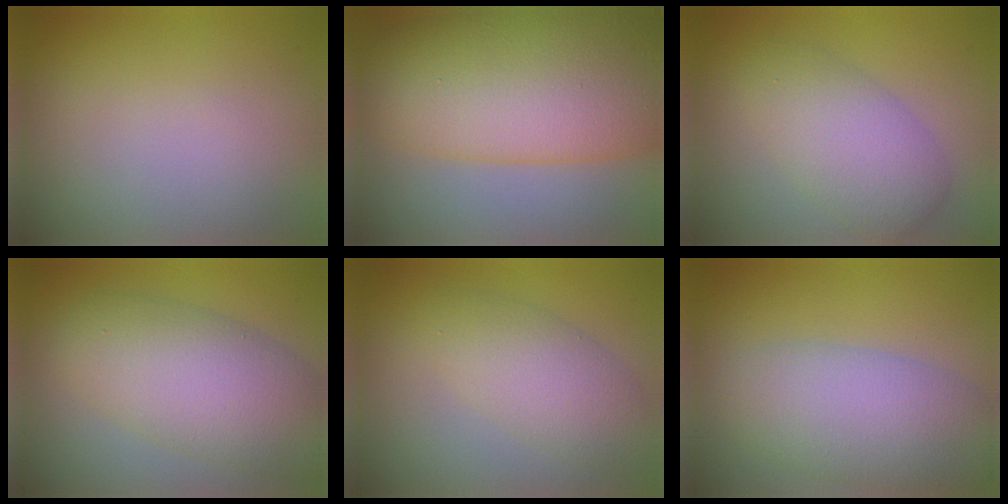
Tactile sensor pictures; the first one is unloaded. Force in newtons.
{"total": 14.1, "press": 14.1, "slide": 0.4}
{"total": 5.2, "press": 5.2, "slide": 0.1}
{"total": 7.9, "press": 7.9, "slide": 0.4}
{"total": 4.4, "press": 4.4, "slide": 0.2}
{"total": 7.0, "press": 7.0, "slide": 0.3}